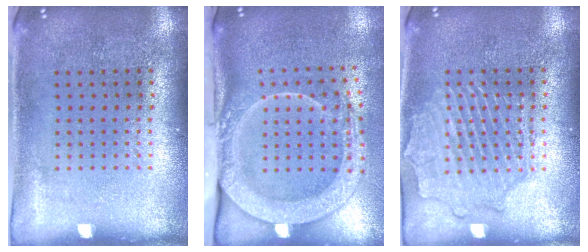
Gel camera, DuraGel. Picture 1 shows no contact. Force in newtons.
{"total": 2.8, "press": 2.2, "slide": 1.8}
{"total": 2.6, "press": 2.6, "slide": 0.2}